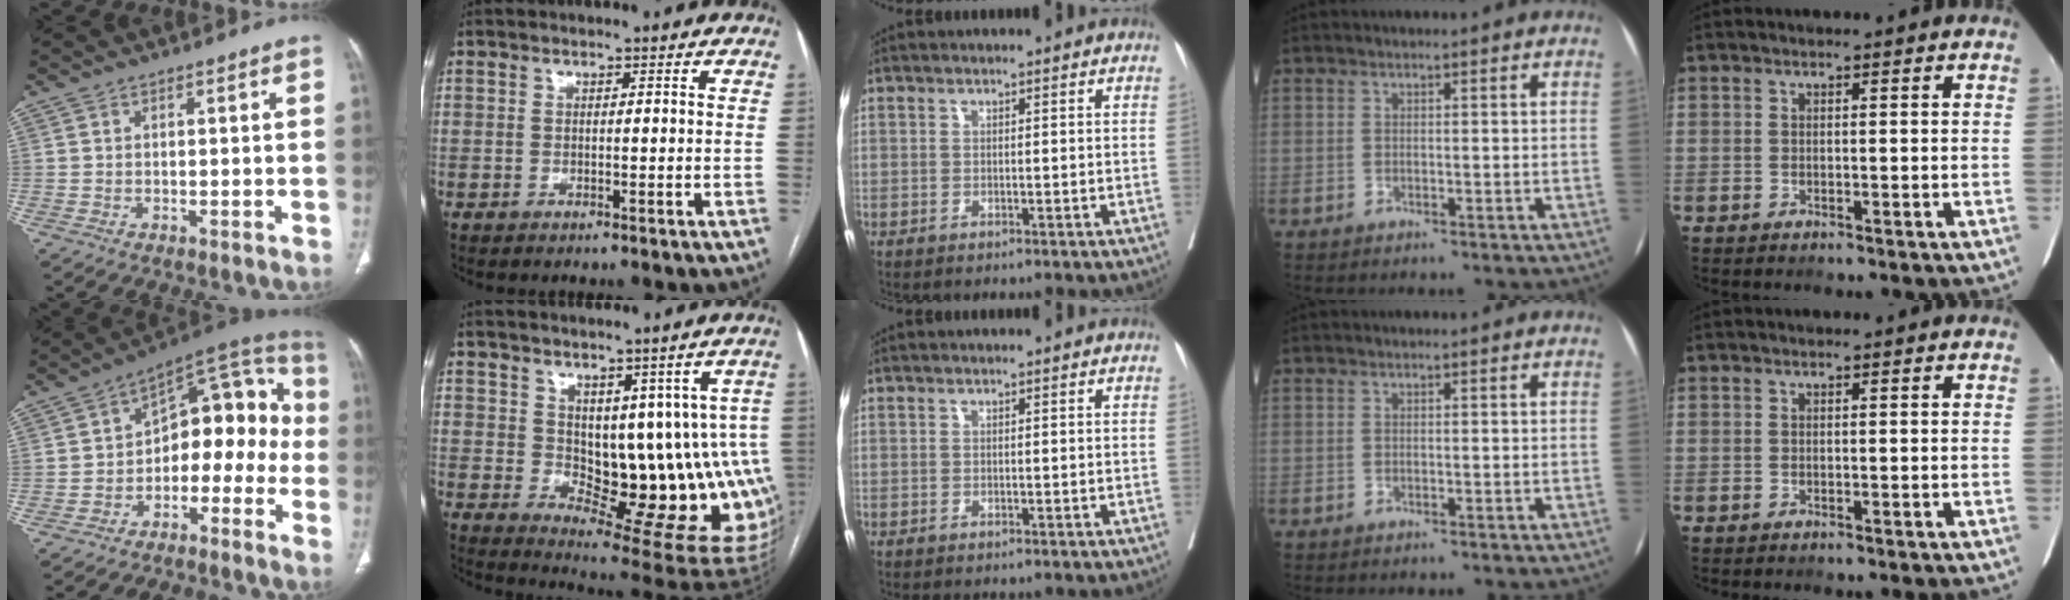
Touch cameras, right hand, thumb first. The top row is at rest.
{"thumb": {"total": 16.0, "force": [-4.0, 10.1, 11.7], "torque": [-0.108, 0.088, -0.064]}, "index": {"total": 12.2, "force": [3.3, 6.9, 9.4], "torque": [-0.106, -0.007, 0.068]}}